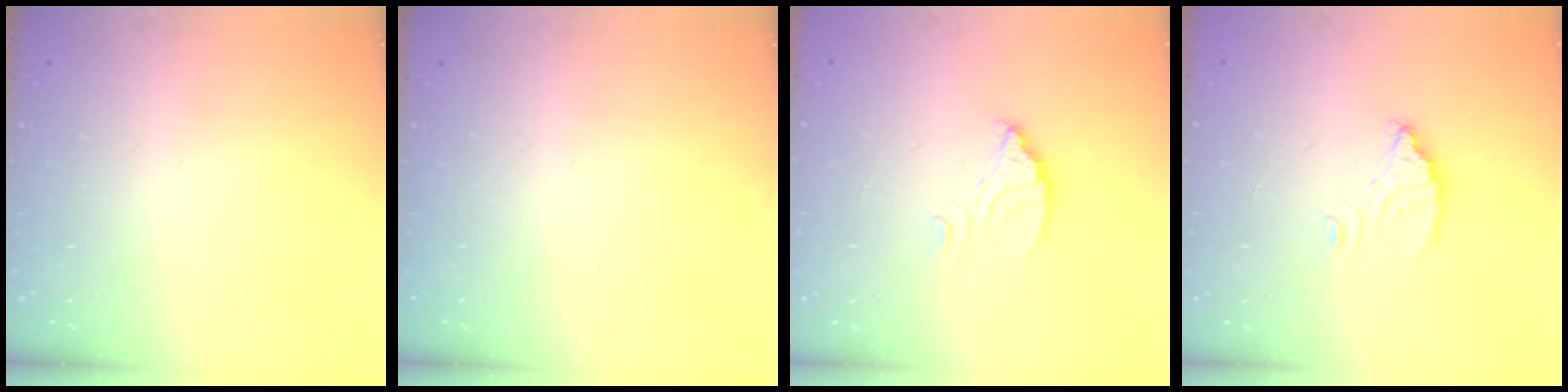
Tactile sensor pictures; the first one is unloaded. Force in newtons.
{"total": 0.0}
{"total": 3.4, "press": 3.4, "slide": 0.1}
{"total": 3.4, "press": 3.4, "slide": 0.1}